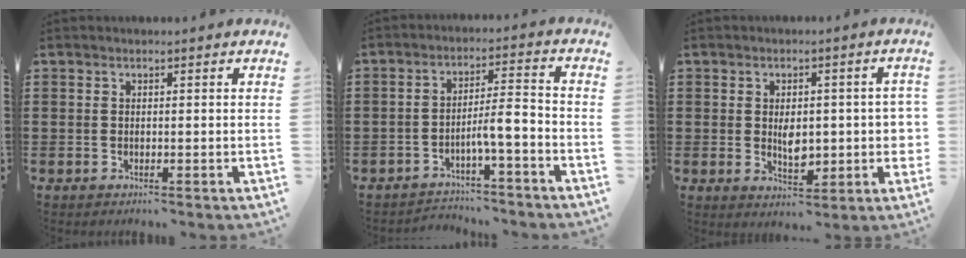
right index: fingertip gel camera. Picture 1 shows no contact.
{"total": 5.4, "force": [-3.0, 1.0, 4.4], "torque": [-0.080, 0.000, -0.059]}
{"total": 5.5, "force": [-0.2, 3.1, 4.6], "torque": [-0.064, -0.002, -0.009]}